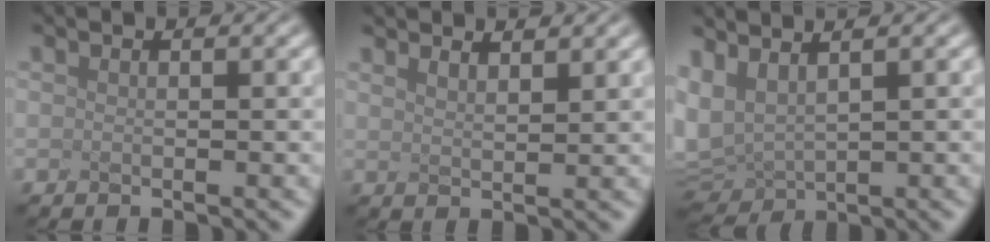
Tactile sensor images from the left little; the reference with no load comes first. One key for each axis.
{"total": 2.0, "fx": 1.8, "fy": 0.2, "fz": 0.8, "tx": -0.010, "ty": 0.013, "tz": 0.033}
{"total": 3.5, "fx": 1.3, "fy": 1.5, "fz": 2.9, "tx": -0.121, "ty": 0.001, "tz": 0.074}